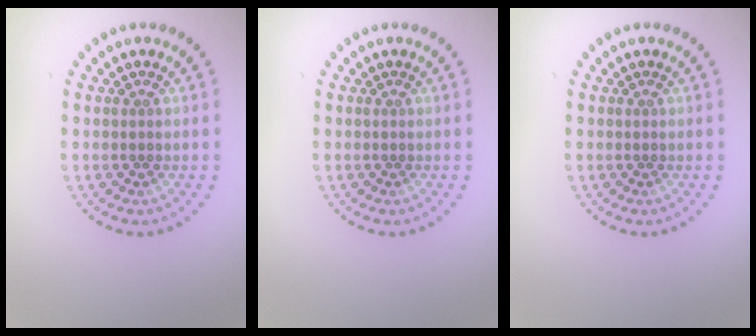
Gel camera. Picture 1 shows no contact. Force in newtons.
{"total": 0.0}
{"total": 0.0}